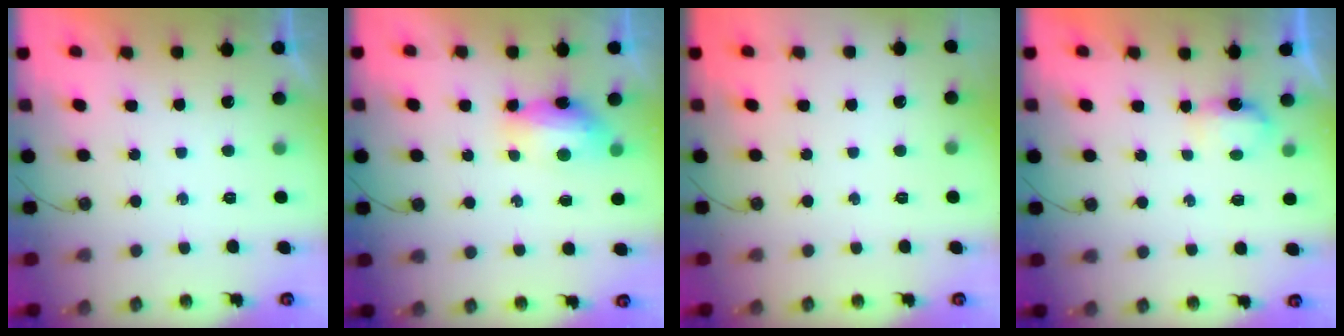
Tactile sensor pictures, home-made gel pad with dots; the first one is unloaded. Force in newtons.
{"total": 11.0, "press": 8.8, "slide": 6.6}
{"total": 0.0}
{"total": 3.4, "press": 3.3, "slide": 0.6}